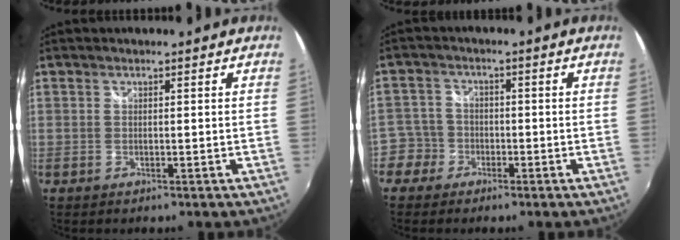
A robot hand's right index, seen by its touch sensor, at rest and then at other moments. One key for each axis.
{"total": 4.9, "fx": -2.7, "fy": 4.1, "fz": 0.0, "tx": 0.002, "ty": 0.016, "tz": -0.059}